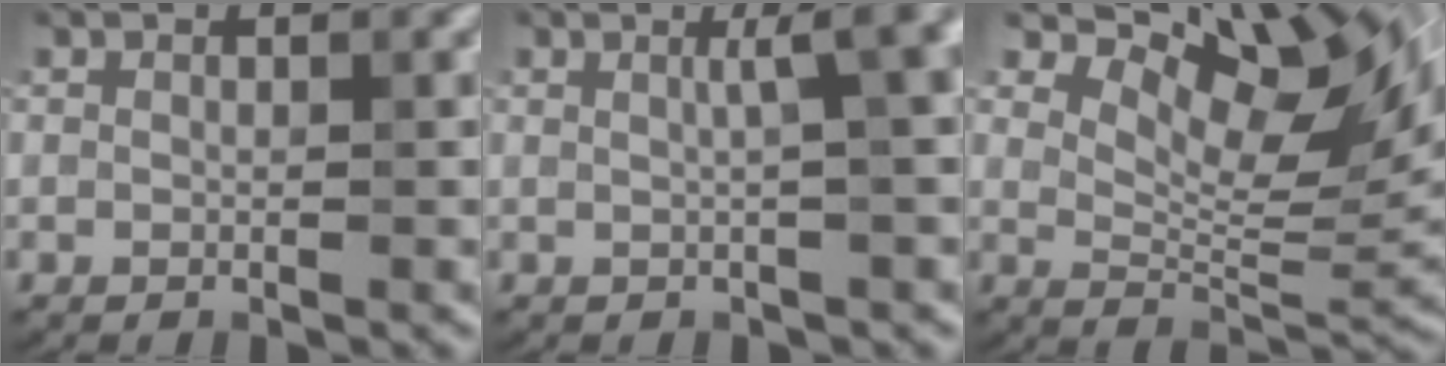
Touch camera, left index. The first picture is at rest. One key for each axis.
{"total": 4.4, "fx": 1.0, "fy": 1.2, "fz": 4.1, "tx": -0.032, "ty": 0.023, "tz": 0.011}
{"total": 11.8, "fx": 6.7, "fy": 4.6, "fz": 8.5, "tx": -0.125, "ty": 0.012, "tz": 0.111}